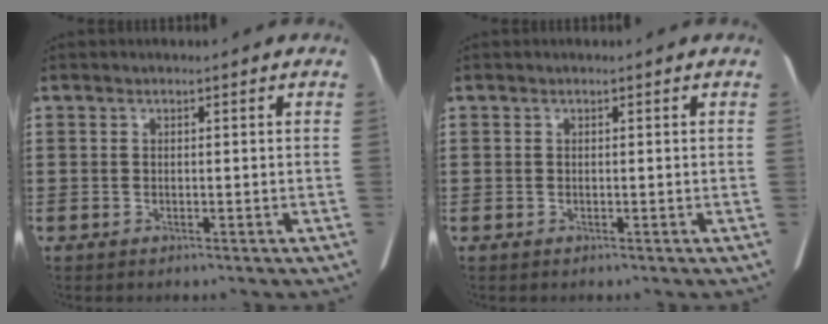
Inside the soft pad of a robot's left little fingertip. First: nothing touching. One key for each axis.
{"total": 0.0}